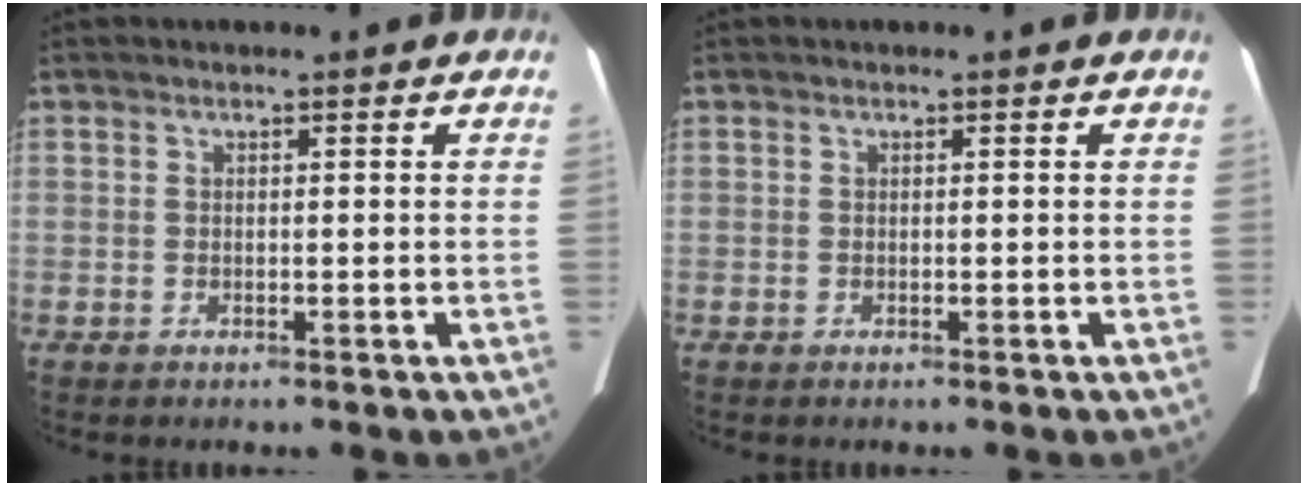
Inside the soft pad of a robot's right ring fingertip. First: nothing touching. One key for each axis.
{"total": 0.0}